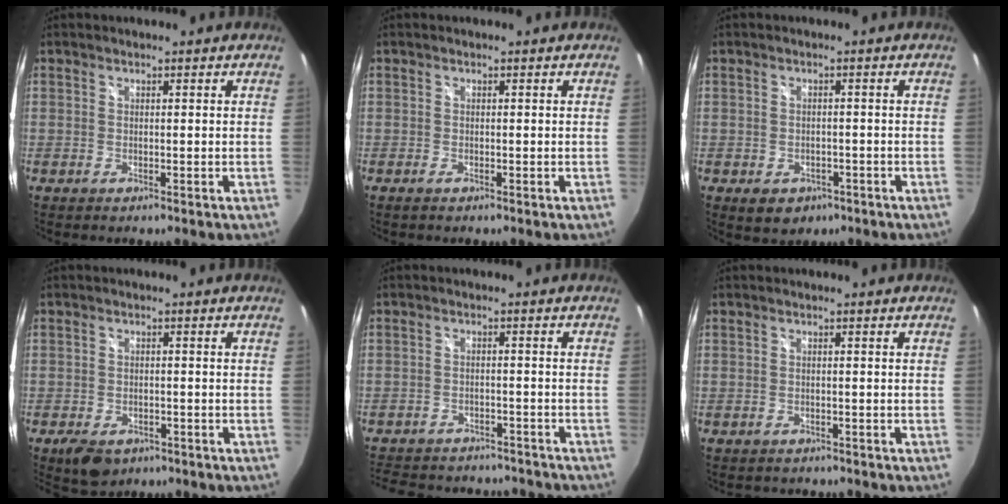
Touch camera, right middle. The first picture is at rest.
{"total": 0.7, "force": [-0.5, 0.0, 0.5], "torque": [-0.011, -0.002, -0.010]}
{"total": 5.1, "force": [-2.6, 3.7, 2.2], "torque": [-0.048, -0.008, -0.029]}
{"total": 6.3, "force": [-4.0, 3.6, 3.3], "torque": [-0.074, -0.014, -0.060]}
{"total": 18.2, "force": [-15.3, 7.2, 6.6], "torque": [-0.151, 0.012, -0.204]}
{"total": 2.3, "force": [-2.0, 1.0, 0.4], "torque": [-0.014, -0.010, -0.027]}